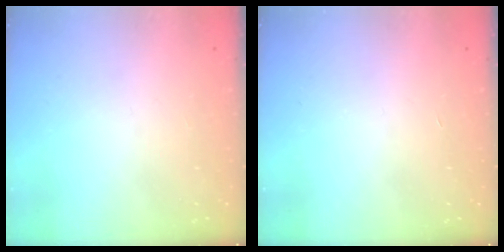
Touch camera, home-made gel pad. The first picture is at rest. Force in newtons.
{"total": 0.9, "press": 0.9, "slide": 0.2}